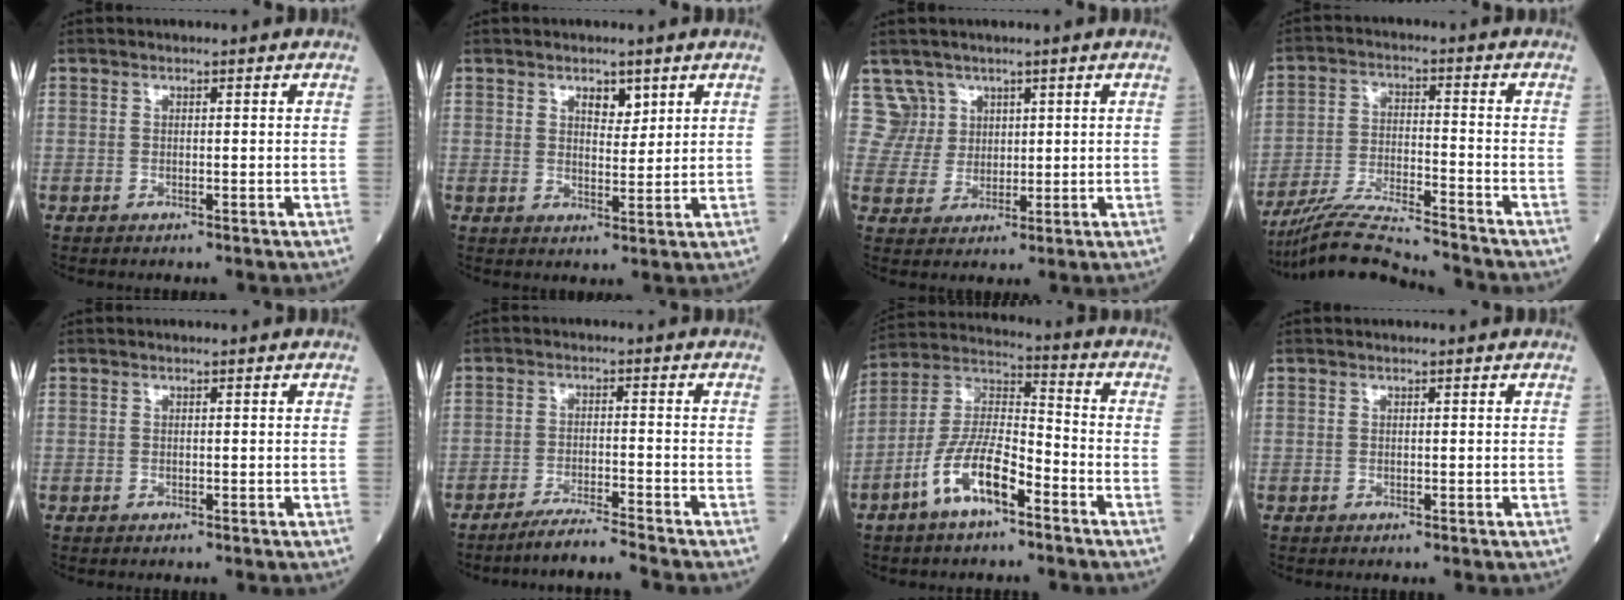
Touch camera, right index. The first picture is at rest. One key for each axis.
{"total": 3.2, "fx": 1.9, "fy": 1.5, "fz": 2.1, "tx": -0.030, "ty": -0.002, "tz": 0.032}
{"total": 4.8, "fx": 2.7, "fy": 3.8, "fz": -1.0, "tx": 0.031, "ty": 0.011, "tz": 0.051}
{"total": 12.2, "fx": -11.6, "fy": -1.1, "fz": 3.8, "tx": -0.067, "ty": -0.008, "tz": -0.208}
{"total": 0.0}
{"total": 5.8, "fx": -5.2, "fy": -1.8, "fz": 1.9, "tx": -0.030, "ty": -0.022, "tz": -0.092}
{"total": 11.2, "fx": -5.9, "fy": 3.3, "fz": 8.9, "tx": -0.190, "ty": 0.008, "tz": -0.112}
{"total": 0.0}